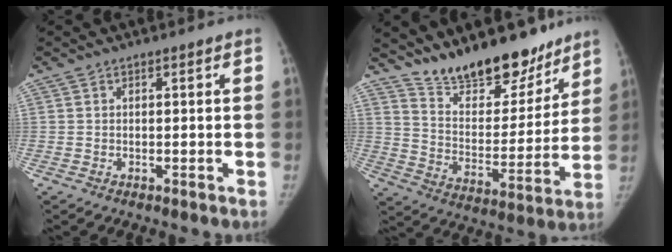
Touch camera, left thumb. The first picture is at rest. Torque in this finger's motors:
{"motor_torque": [0.05, 0.04, 0.08, 0.01, 0.03]}